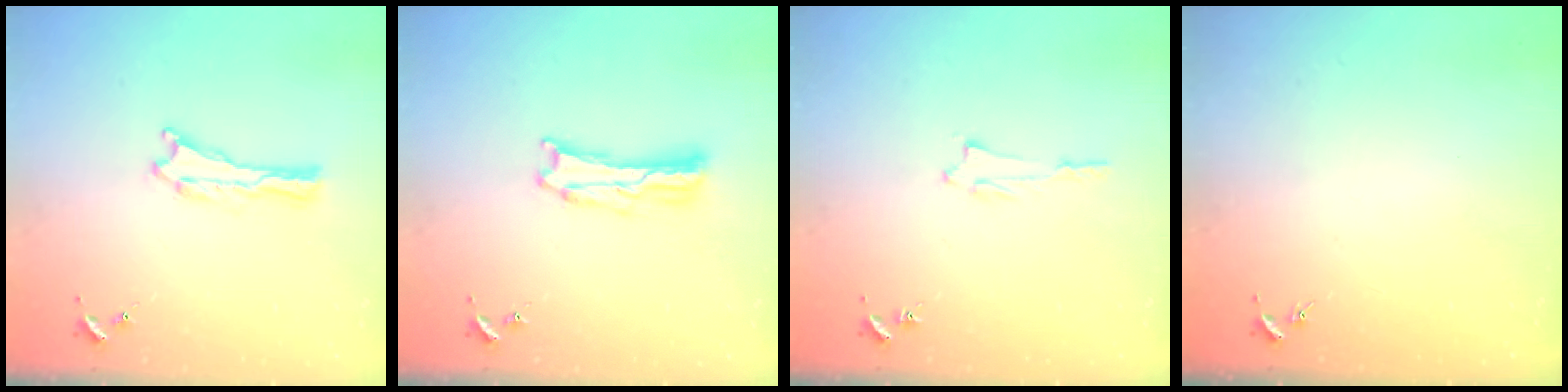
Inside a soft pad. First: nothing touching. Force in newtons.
{"total": 1.6, "press": 1.6, "slide": 0.3}
{"total": 1.2, "press": 1.2, "slide": 0.1}
{"total": 0.0}